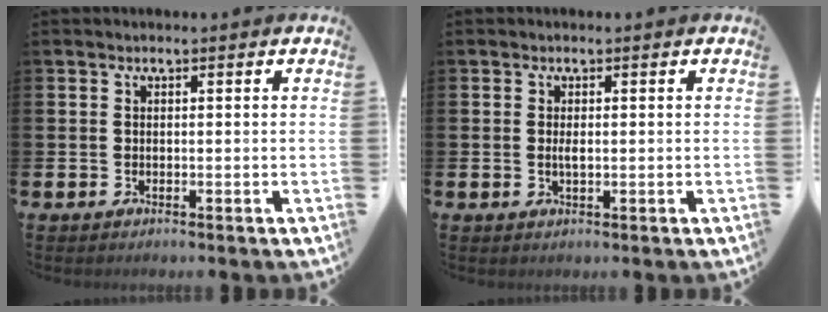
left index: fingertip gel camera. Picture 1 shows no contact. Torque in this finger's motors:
{"motor_torque": [0.39, 0.08, 0.05, 0.02]}